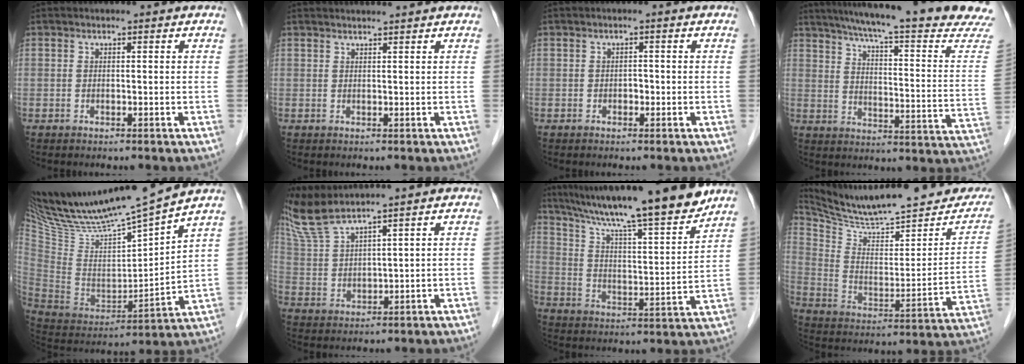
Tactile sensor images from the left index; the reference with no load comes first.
{"total": 3.2, "force": [3.0, -0.7, 0.9], "torque": [-0.010, 0.016, 0.043]}
{"total": 0.8, "force": [-0.3, 0.5, 0.6], "torque": [-0.007, 0.003, -0.008]}
{"total": 25.7, "force": [22.3, 0.0, 12.8], "torque": [-0.193, -0.064, 0.278]}
{"total": 18.7, "force": [16.8, -0.1, 8.1], "torque": [-0.153, -0.019, 0.307]}
{"total": 7.4, "force": [6.6, -1.3, 3.2], "torque": [-0.083, 0.009, 0.141]}
{"total": 20.3, "force": [17.2, 0.4, 10.8], "torque": [-0.178, 0.001, 0.270]}
{"total": 23.5, "force": [21.1, 4.6, 9.4], "torque": [-0.144, -0.049, 0.299]}